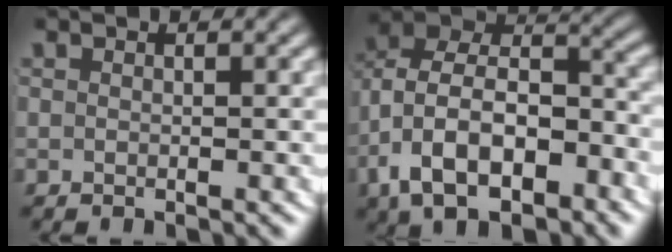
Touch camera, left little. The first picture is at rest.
{"total": 10.6, "force": [-1.1, 7.9, 7.0], "torque": [-0.137, -0.022, -0.018]}